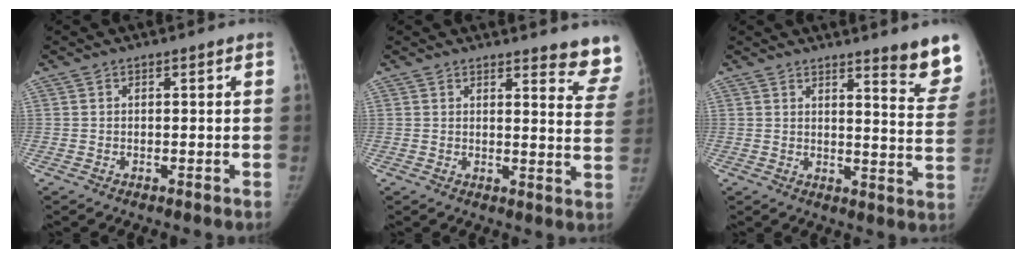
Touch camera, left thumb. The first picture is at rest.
{"total": 9.6, "force": [9.1, 1.8, 2.4], "torque": [0.013, -0.081, 0.077]}
{"total": 10.3, "force": [8.2, 1.1, 6.1], "torque": [-0.044, -0.064, 0.092]}